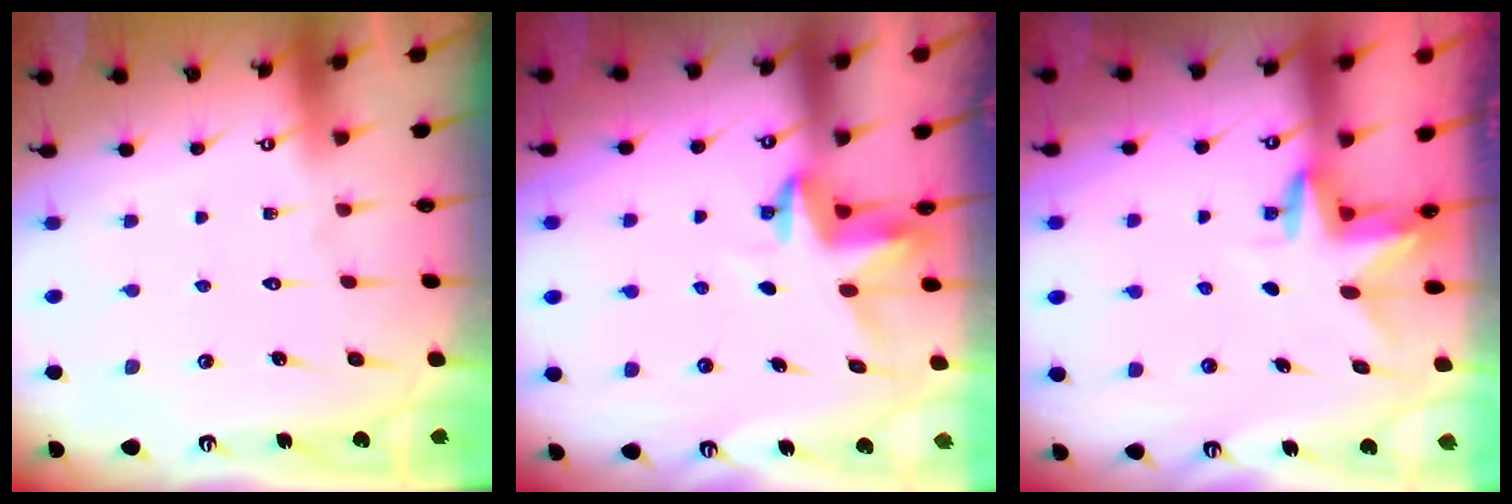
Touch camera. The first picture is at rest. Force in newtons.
{"total": 3.7, "press": 3.6, "slide": 0.3}
{"total": 3.1, "press": 3.0, "slide": 0.3}